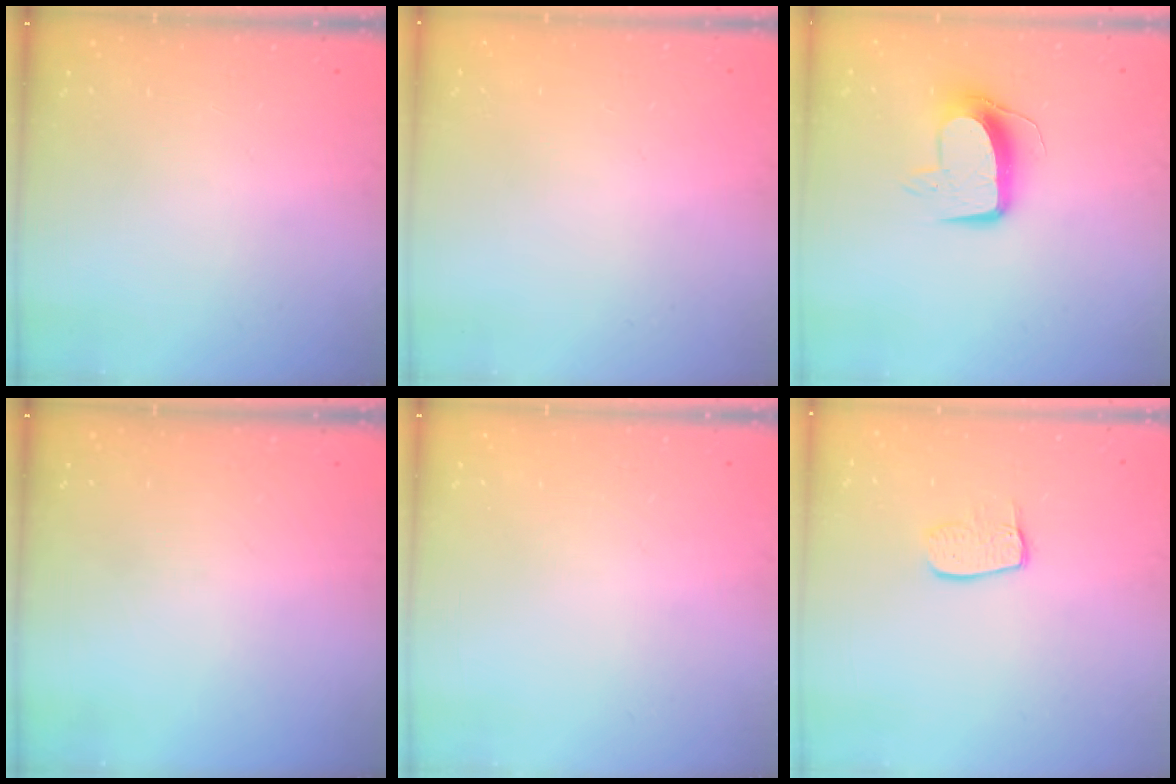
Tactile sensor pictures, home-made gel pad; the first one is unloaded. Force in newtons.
{"total": 0.0}
{"total": 11.0, "press": 10.9, "slide": 0.7}
{"total": 0.0}
{"total": 0.0}
{"total": 7.5, "press": 7.5, "slide": 0.6}